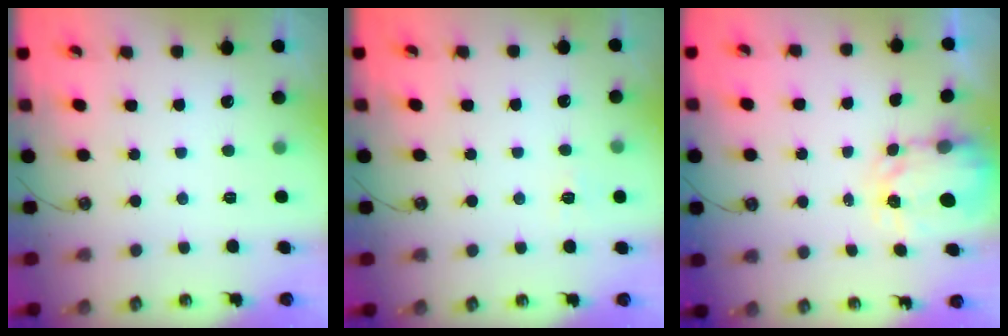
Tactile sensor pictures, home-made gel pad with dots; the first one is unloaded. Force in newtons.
{"total": 5.1, "press": 5.1, "slide": 0.5}
{"total": 3.4, "press": 3.4, "slide": 0.3}